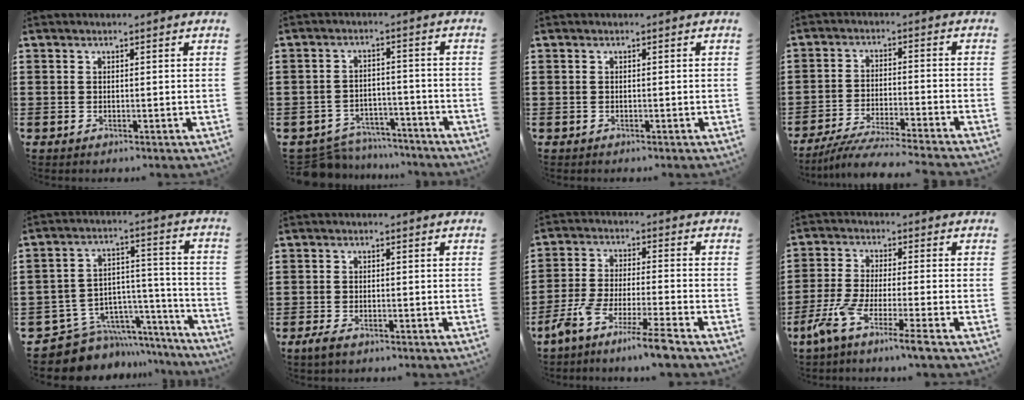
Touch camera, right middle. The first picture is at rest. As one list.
[{"total": 6.0, "force": [-5.9, 1.1, 0.6], "torque": [-0.021, 0.009, -0.120]}, {"total": 0.0}, {"total": 5.5, "force": [-5.2, -0.3, 1.8], "torque": [-0.043, -0.016, -0.104]}, {"total": 8.8, "force": [-7.5, 4.3, 1.4], "torque": [-0.031, 0.014, -0.137]}, {"total": 1.5, "force": [-1.0, 0.5, 1.0], "torque": [-0.028, -0.002, -0.022]}, {"total": 7.4, "force": [-6.4, -0.9, 3.6], "torque": [-0.080, -0.021, -0.127]}, {"total": 6.2, "force": [-4.7, -0.5, 4.0], "torque": [-0.100, -0.021, -0.096]}]